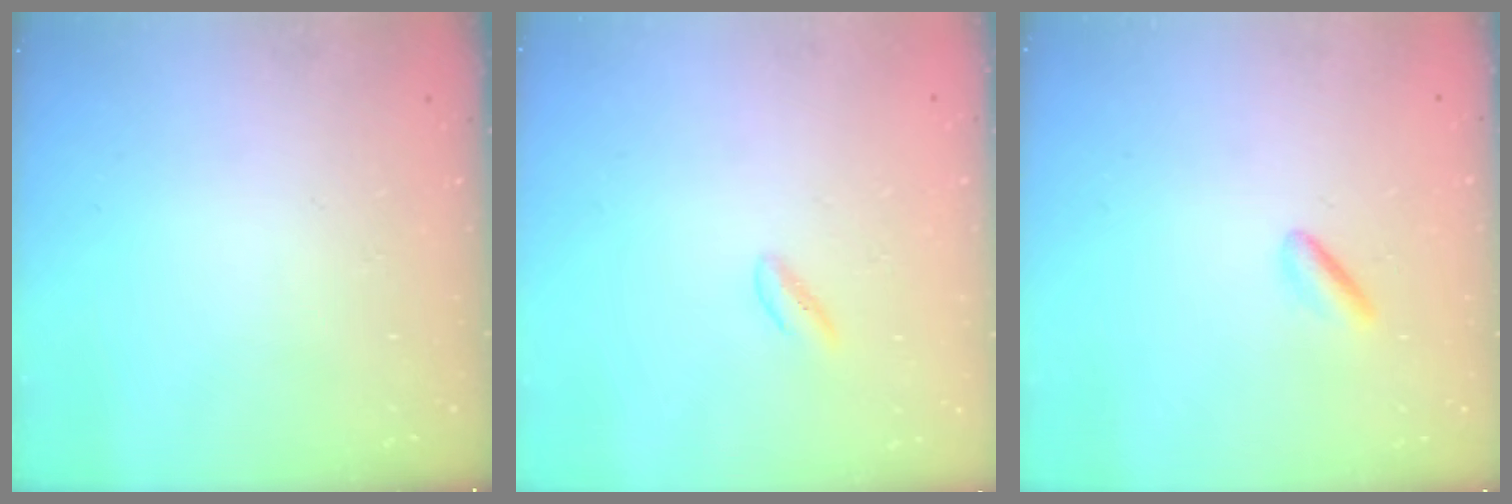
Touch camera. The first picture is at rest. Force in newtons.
{"total": 0.7, "press": 0.6, "slide": 0.5}
{"total": 2.2, "press": 2.1, "slide": 0.8}